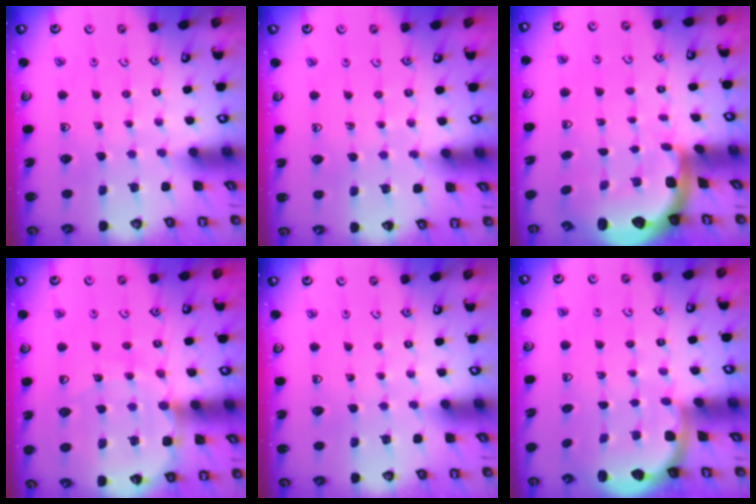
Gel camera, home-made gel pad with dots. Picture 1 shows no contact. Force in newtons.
{"total": 2.7, "press": 2.7, "slide": 0.4}
{"total": 2.9, "press": 2.6, "slide": 1.4}
{"total": 12.2, "press": 11.8, "slide": 2.9}
{"total": 0.0}
{"total": 3.5, "press": 3.3, "slide": 1.1}